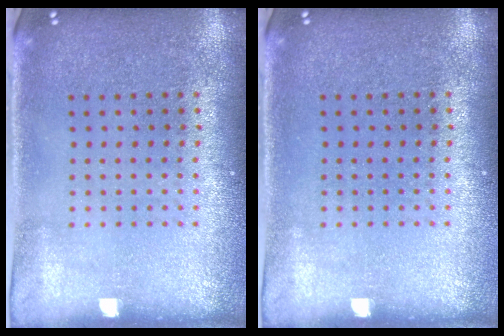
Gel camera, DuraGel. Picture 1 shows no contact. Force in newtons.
{"total": 0.0}